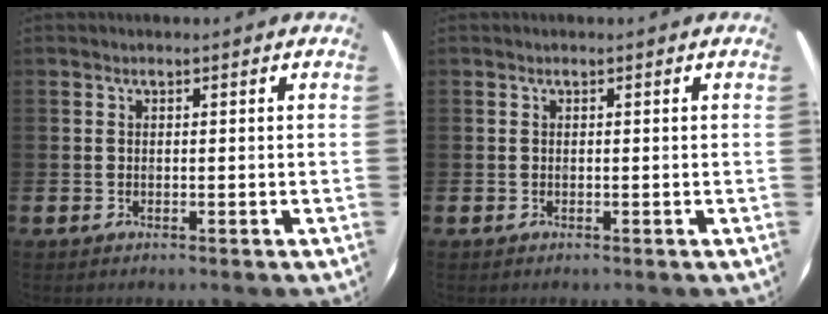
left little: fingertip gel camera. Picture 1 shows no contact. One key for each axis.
{"total": 0.0}